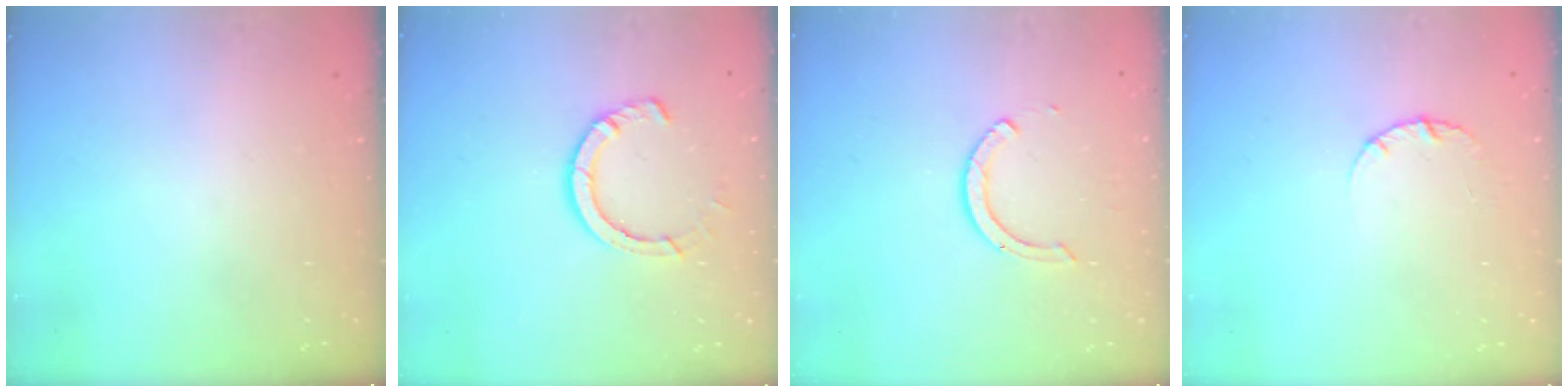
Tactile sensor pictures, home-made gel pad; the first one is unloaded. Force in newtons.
{"total": 7.5, "press": 7.4, "slide": 1.0}
{"total": 6.0, "press": 6.0, "slide": 0.5}
{"total": 2.5, "press": 2.5, "slide": 0.3}